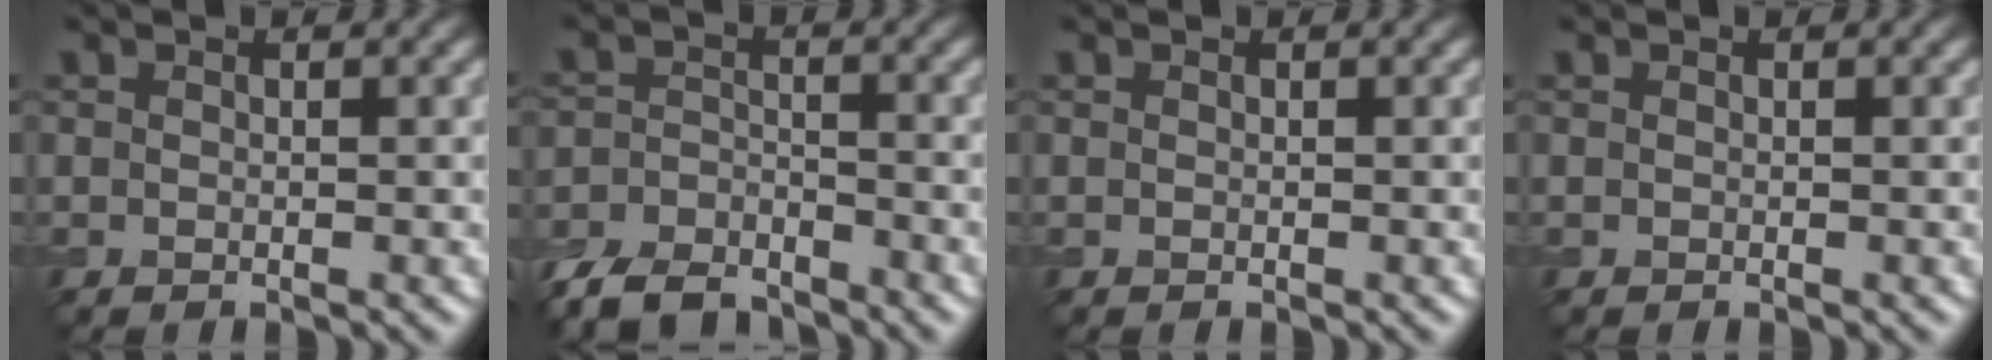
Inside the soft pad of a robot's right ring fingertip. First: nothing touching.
{"total": 6.6, "force": [-5.5, 2.6, 2.6], "torque": [-0.052, -0.014, -0.111]}
{"total": 0.0}
{"total": 0.0}